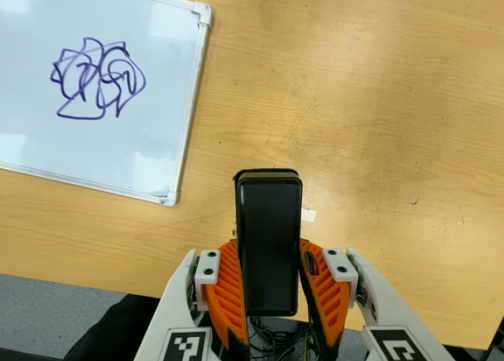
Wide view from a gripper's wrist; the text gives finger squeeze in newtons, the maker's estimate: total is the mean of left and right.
{"total": 5.6, "left": 4.0, "right": 7.2}